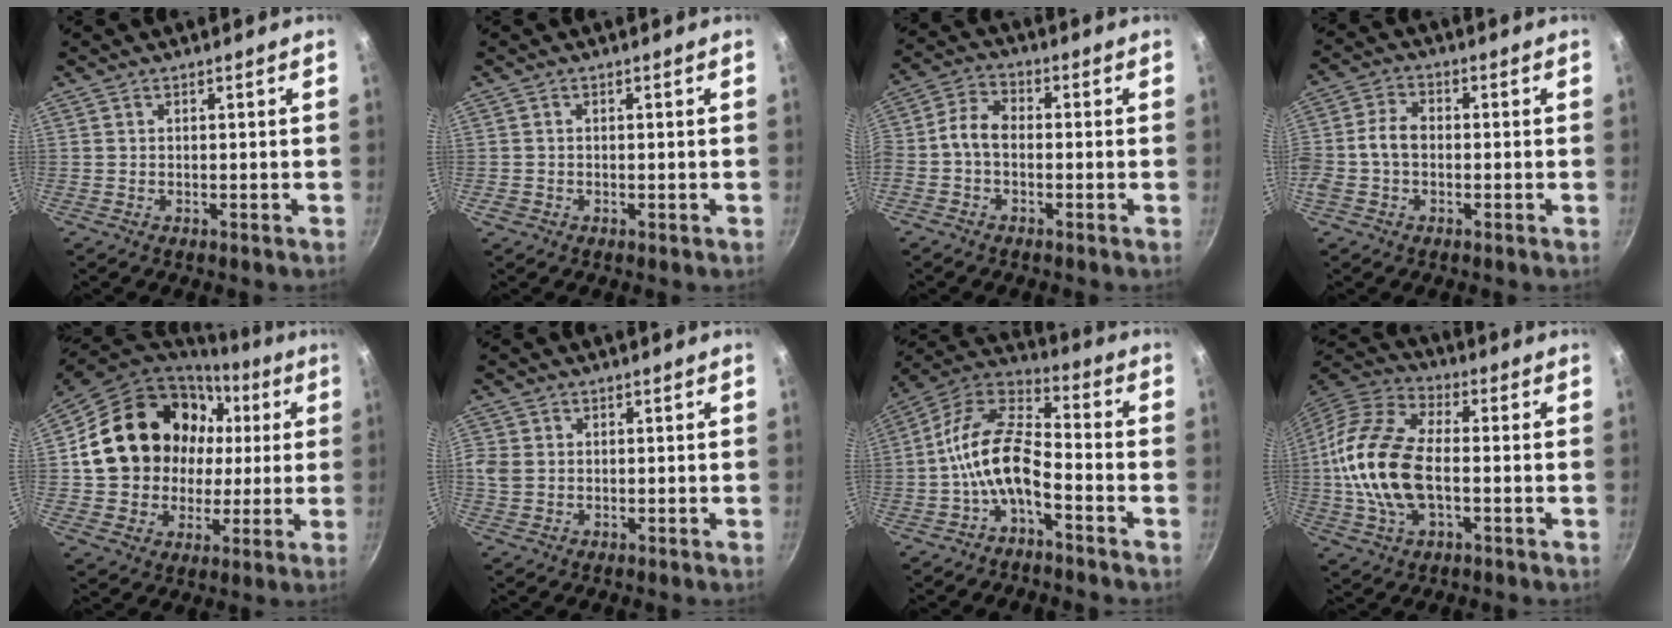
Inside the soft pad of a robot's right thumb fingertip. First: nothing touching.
{"total": 1.3, "force": [-0.5, 1.1, 0.5], "torque": [-0.008, 0.002, -0.008]}
{"total": 5.8, "force": [-1.2, 3.7, 4.2], "torque": [-0.083, 0.030, -0.038]}
{"total": 6.5, "force": [-0.8, 4.5, 4.6], "torque": [-0.089, 0.025, -0.028]}
{"total": 22.4, "force": [3.9, 18.8, 11.6], "torque": [-0.190, 0.037, 0.082]}
{"total": 4.4, "force": [0.3, 3.7, 2.4], "torque": [-0.047, 0.000, 0.002]}
{"total": 12.9, "force": [-4.5, 6.5, 10.2], "torque": [-0.189, 0.061, -0.102]}
{"total": 18.4, "force": [-1.4, 10.2, 15.3], "torque": [-0.300, 0.032, -0.039]}